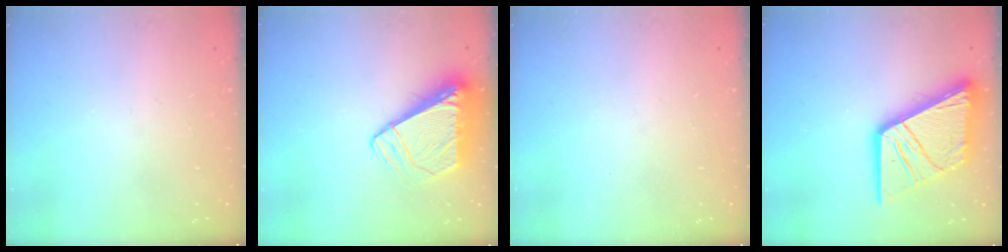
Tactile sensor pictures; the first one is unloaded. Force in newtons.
{"total": 9.0, "press": 8.9, "slide": 1.2}
{"total": 1.5, "press": 1.4, "slide": 0.2}
{"total": 24.2, "press": 24.0, "slide": 3.0}